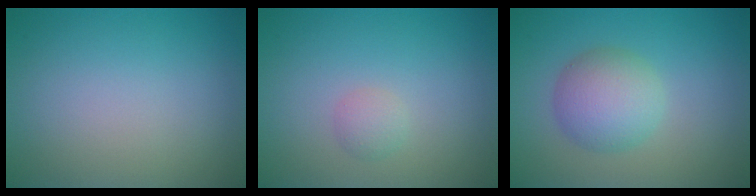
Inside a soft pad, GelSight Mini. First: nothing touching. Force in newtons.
{"total": 1.1, "press": 1.1, "slide": 0.1}
{"total": 4.4, "press": 4.4, "slide": 0.2}